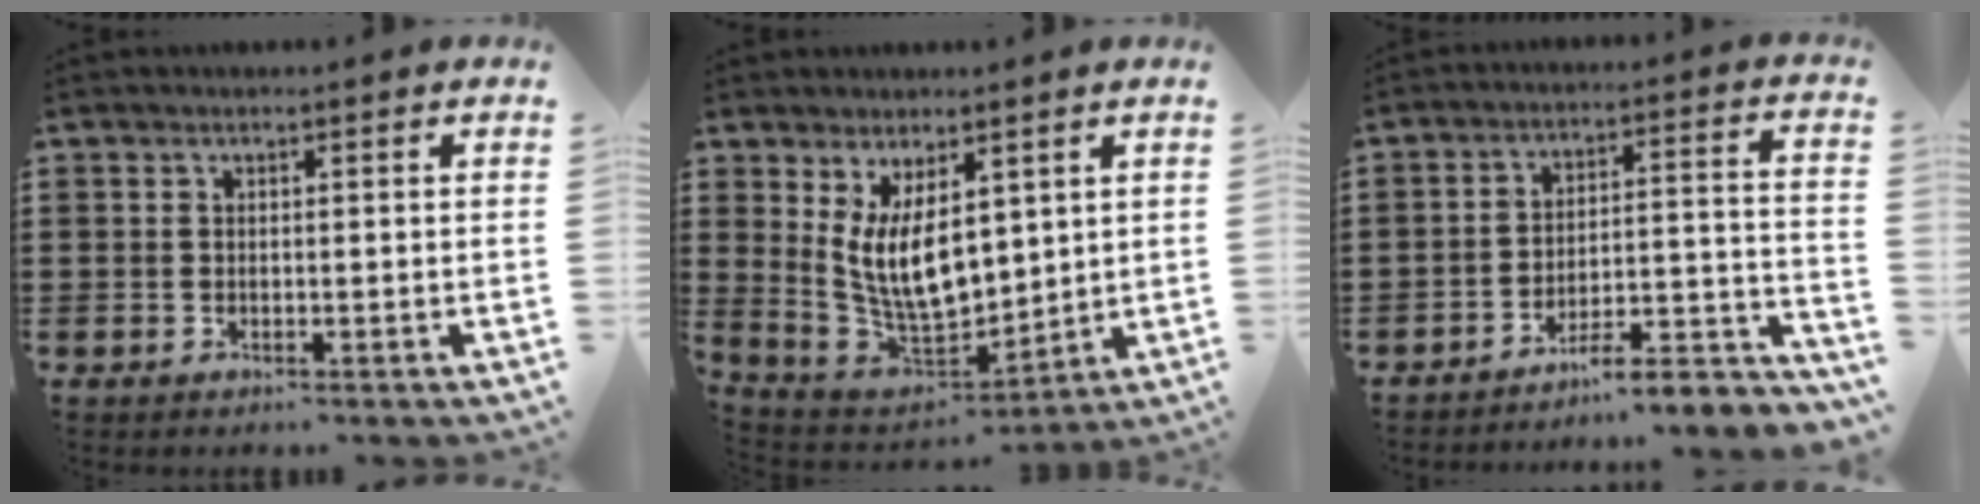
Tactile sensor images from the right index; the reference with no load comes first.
{"total": 8.7, "force": [2.8, 4.4, 7.1], "torque": [-0.169, -0.020, 0.049]}
{"total": 6.3, "force": [-5.8, 0.5, 2.5], "torque": [-0.036, -0.007, -0.115]}